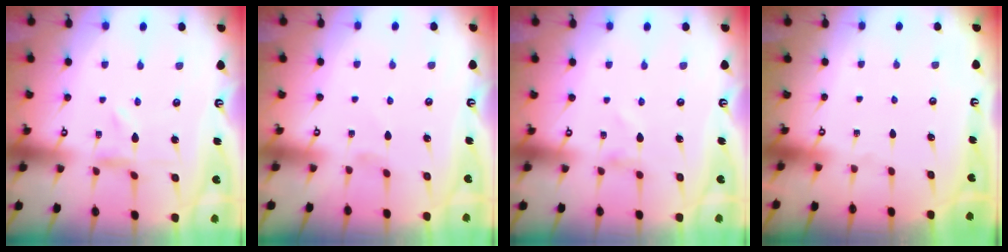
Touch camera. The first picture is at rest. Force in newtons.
{"total": 0.0}
{"total": 0.0}
{"total": 0.0}